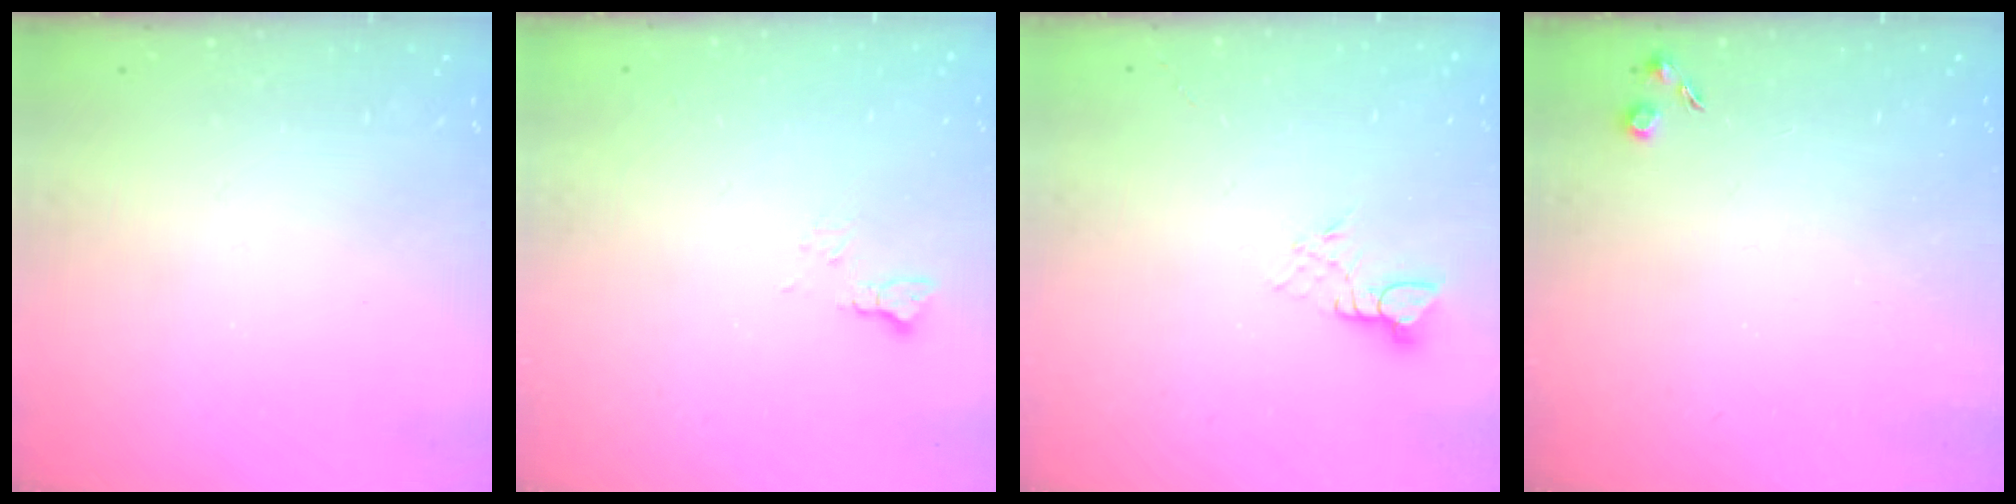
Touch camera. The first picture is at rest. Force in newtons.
{"total": 4.4, "press": 4.3, "slide": 0.7}
{"total": 2.6, "press": 2.6, "slide": 0.3}
{"total": 3.6, "press": 3.6, "slide": 0.5}